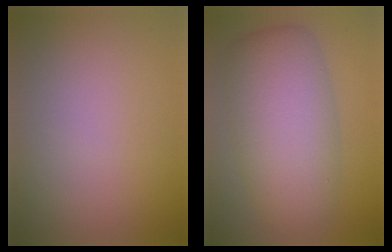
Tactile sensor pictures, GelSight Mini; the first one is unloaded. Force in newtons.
{"total": 8.7, "press": 8.7, "slide": 0.4}